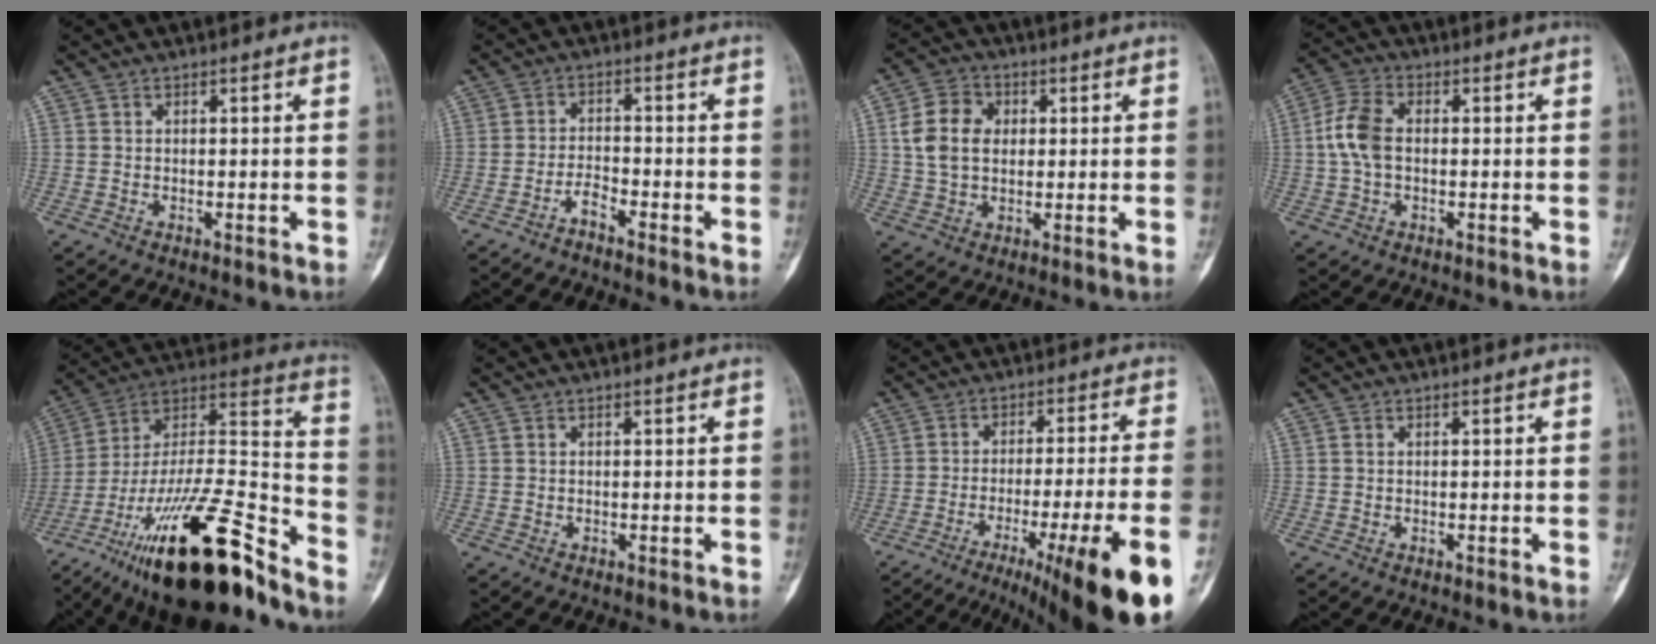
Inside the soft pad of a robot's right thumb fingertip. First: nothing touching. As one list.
[{"total": 2.5, "force": [-2.2, 0.3, 1.1], "torque": [-0.022, 0.017, -0.046]}, {"total": 9.6, "force": [1.7, 7.3, 6.1], "torque": [-0.097, 0.009, 0.028]}, {"total": 7.4, "force": [0.1, 4.5, 5.8], "torque": [-0.128, 0.018, -0.004]}, {"total": 29.9, "force": [-20.1, 7.7, 20.9], "torque": [-0.334, 0.077, -0.339]}, {"total": 0.0}, {"total": 21.5, "force": [-11.1, 1.8, 18.4], "torque": [-0.215, 0.024, -0.164]}, {"total": 0.0}]